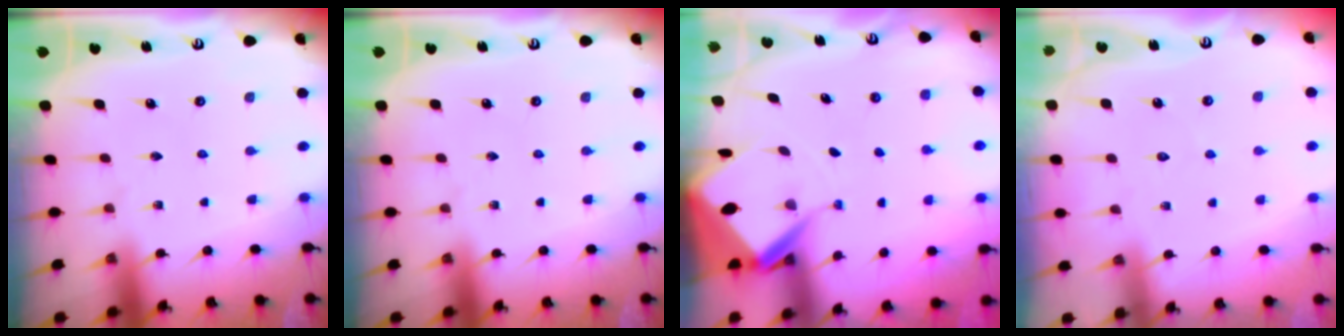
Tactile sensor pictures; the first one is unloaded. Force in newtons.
{"total": 0.0}
{"total": 5.4, "press": 5.4, "slide": 0.5}
{"total": 3.4, "press": 3.4, "slide": 0.5}